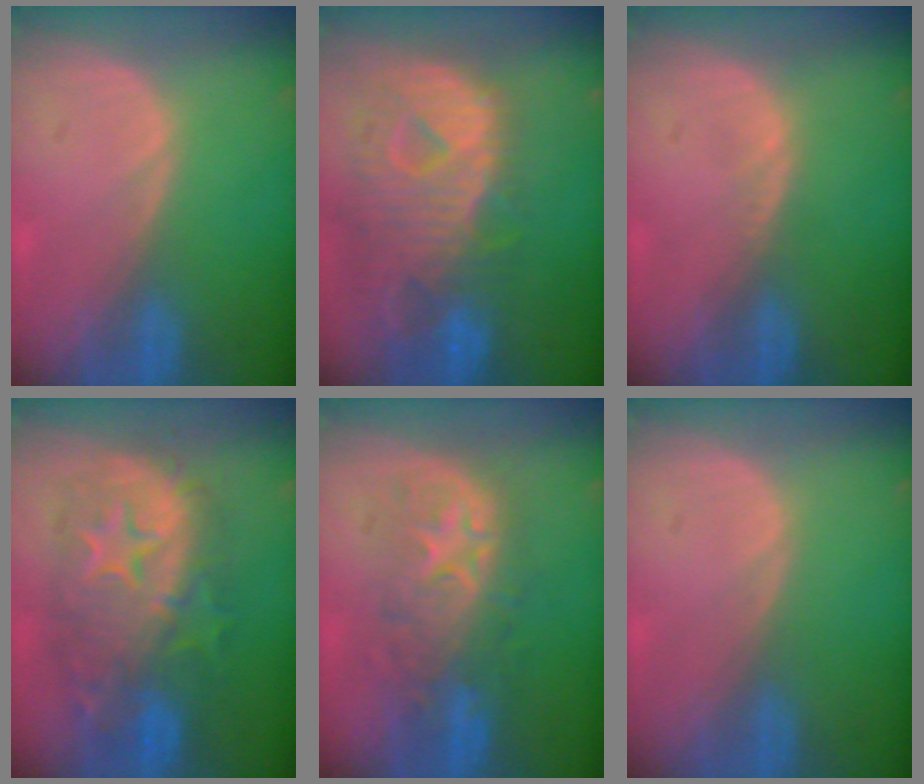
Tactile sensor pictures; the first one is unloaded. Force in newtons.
{"total": 12.8, "press": 11.0, "slide": 6.6}
{"total": 0.7, "press": 0.6, "slide": 0.3}
{"total": 11.5, "press": 11.5, "slide": 0.9}
{"total": 8.7, "press": 8.6, "slide": 1.7}
{"total": 0.0}